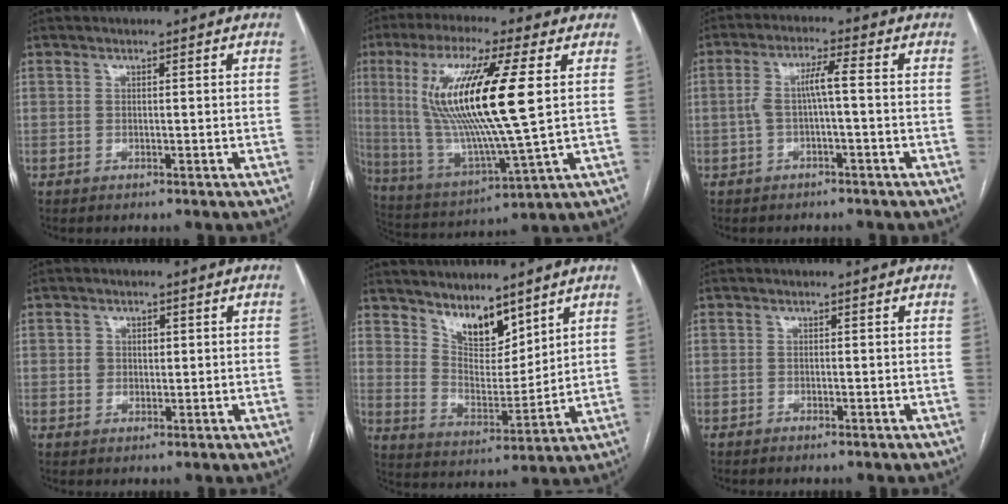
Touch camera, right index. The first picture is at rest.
{"total": 20.2, "force": [3.7, 1.5, 19.8], "torque": [-0.398, -0.005, 0.064]}
{"total": 4.7, "force": [-0.8, 0.5, 4.6], "torque": [-0.094, 0.026, -0.008]}
{"total": 2.5, "force": [0.2, 2.2, 1.2], "torque": [-0.020, 0.011, 0.006]}
{"total": 8.4, "force": [6.4, 3.4, 4.2], "torque": [-0.074, -0.001, 0.129]}
{"total": 1.0, "force": [-0.8, 0.5, 0.4], "torque": [-0.010, 0.001, -0.010]}